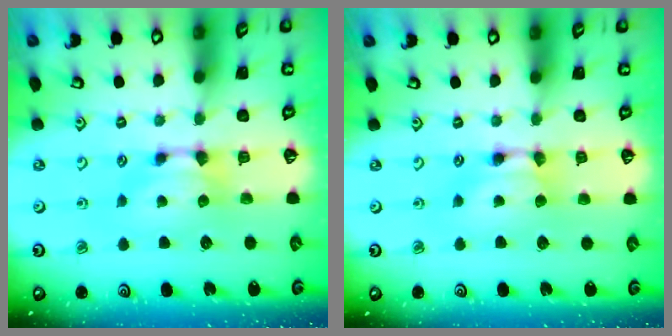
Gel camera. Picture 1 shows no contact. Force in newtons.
{"total": 1.6, "press": 1.6, "slide": 0.1}